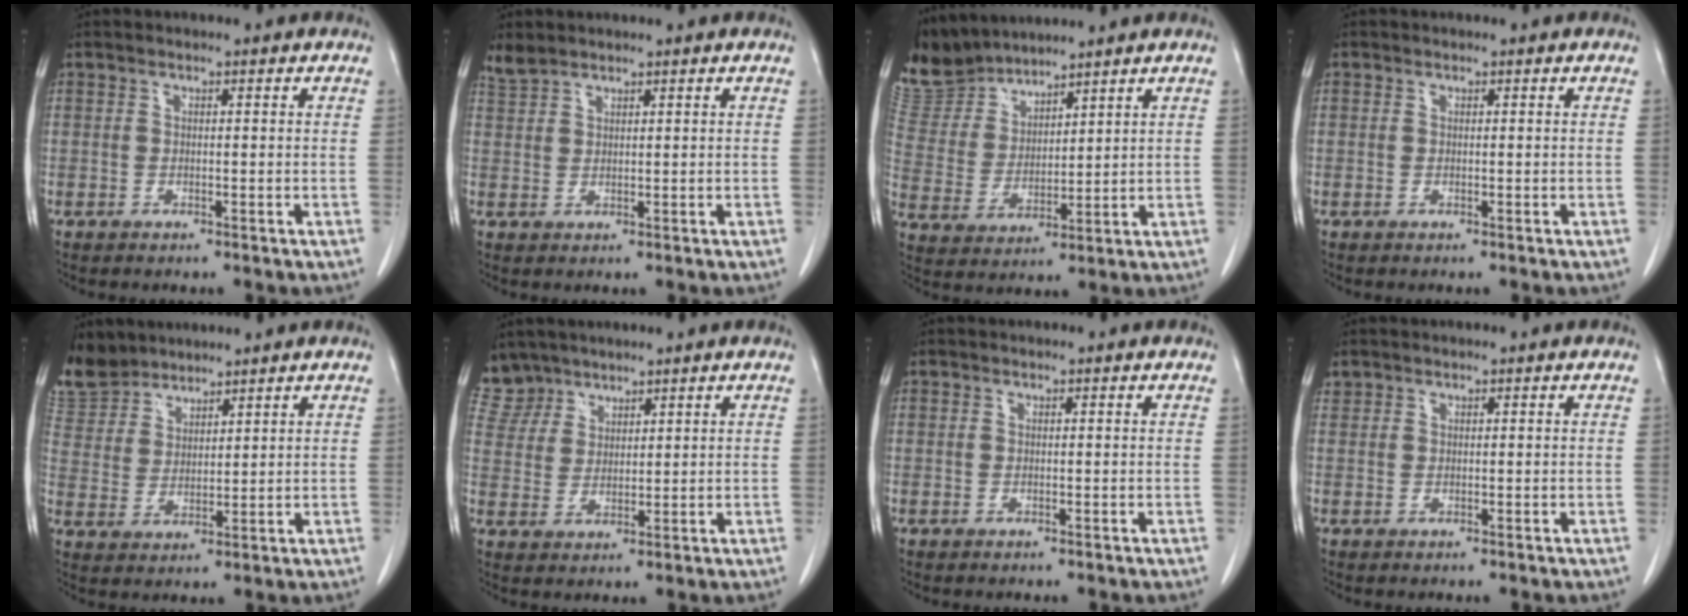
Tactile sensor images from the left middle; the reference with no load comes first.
{"total": 2.2, "force": [2.1, 0.5, 0.2], "torque": [-0.010, 0.008, 0.047]}
{"total": 9.3, "force": [9.1, 1.8, 0.9], "torque": [-0.037, 0.006, 0.205]}
{"total": 0.0}
{"total": 8.0, "force": [7.4, 3.1, 0.5], "torque": [-0.015, 0.008, 0.156]}
{"total": 6.1, "force": [5.2, 3.1, -0.4], "torque": [0.011, 0.003, 0.109]}
{"total": 0.0}
{"total": 0.9, "force": [0.6, 0.6, 0.0], "torque": [0.003, 0.010, 0.010]}